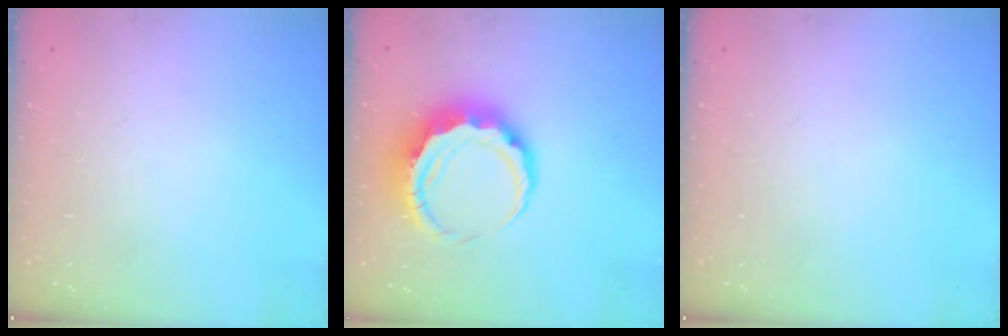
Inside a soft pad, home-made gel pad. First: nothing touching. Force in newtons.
{"total": 9.6, "press": 9.4, "slide": 2.0}
{"total": 0.0}